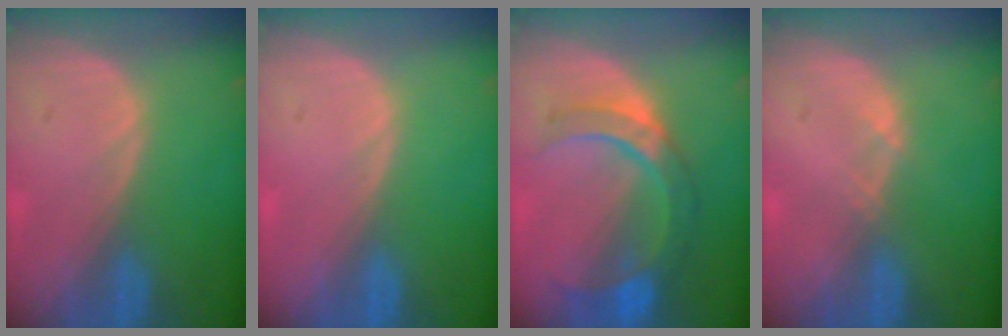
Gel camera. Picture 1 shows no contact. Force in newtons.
{"total": 0.0}
{"total": 8.3, "press": 7.9, "slide": 2.5}
{"total": 0.8, "press": 0.8, "slide": 0.1}